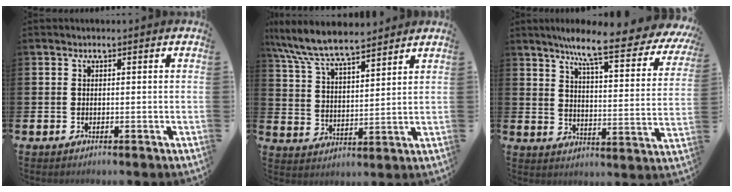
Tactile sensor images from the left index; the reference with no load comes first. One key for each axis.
{"total": 7.9, "fx": 7.4, "fy": 1.1, "fz": 2.5, "tx": -0.083, "ty": -0.037, "tz": 0.134}
{"total": 9.7, "fx": 7.7, "fy": 1.3, "fz": 5.8, "tx": -0.109, "ty": -0.053, "tz": 0.121}